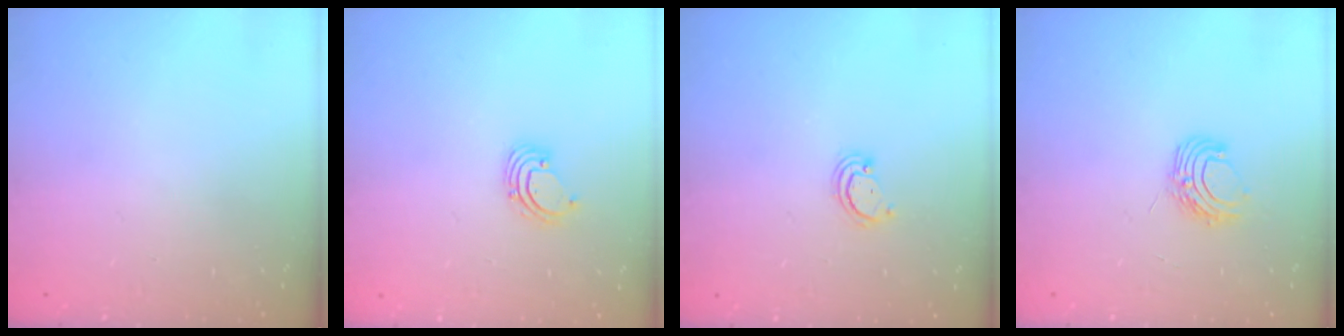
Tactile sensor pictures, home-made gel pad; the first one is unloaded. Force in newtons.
{"total": 2.3, "press": 2.3, "slide": 0.2}
{"total": 2.6, "press": 2.6, "slide": 0.3}
{"total": 6.9, "press": 6.9, "slide": 0.6}